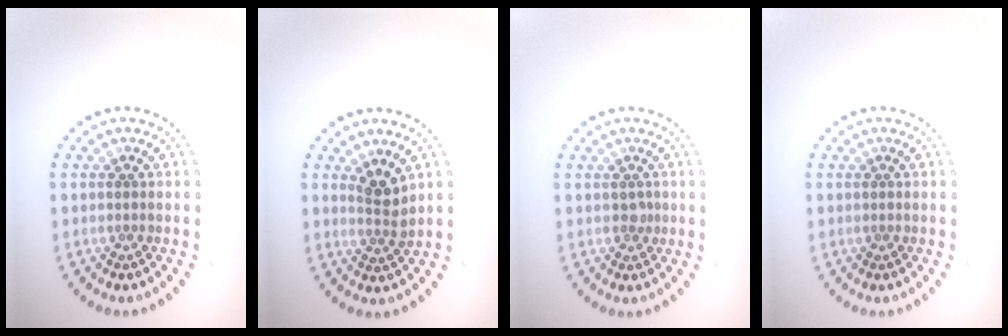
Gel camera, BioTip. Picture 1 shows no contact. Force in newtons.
{"total": 2.3, "press": 1.8, "slide": 1.4}
{"total": 0.6, "press": 0.5, "slide": 0.4}
{"total": 0.0}